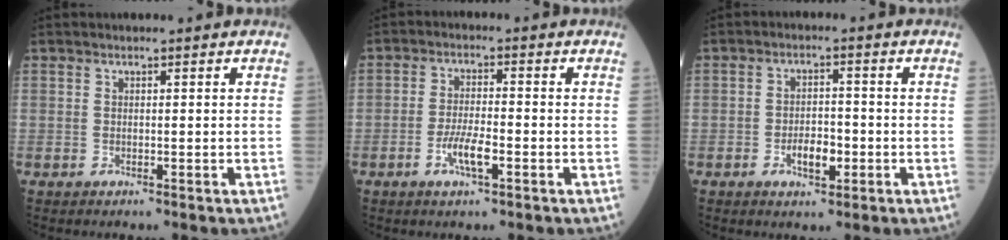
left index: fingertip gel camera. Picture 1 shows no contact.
{"total": 4.7, "force": [-2.1, 0.9, 4.1], "torque": [-0.081, 0.000, -0.040]}
{"total": 4.2, "force": [-1.7, 2.0, 3.4], "torque": [-0.057, 0.003, -0.027]}